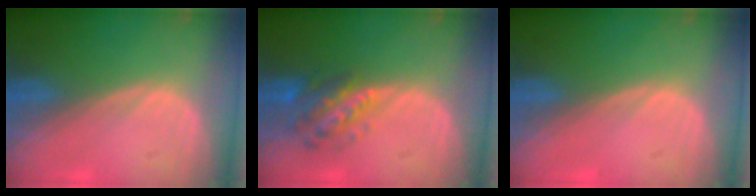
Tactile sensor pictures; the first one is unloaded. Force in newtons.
{"total": 6.0, "press": 5.8, "slide": 1.6}
{"total": 0.0}